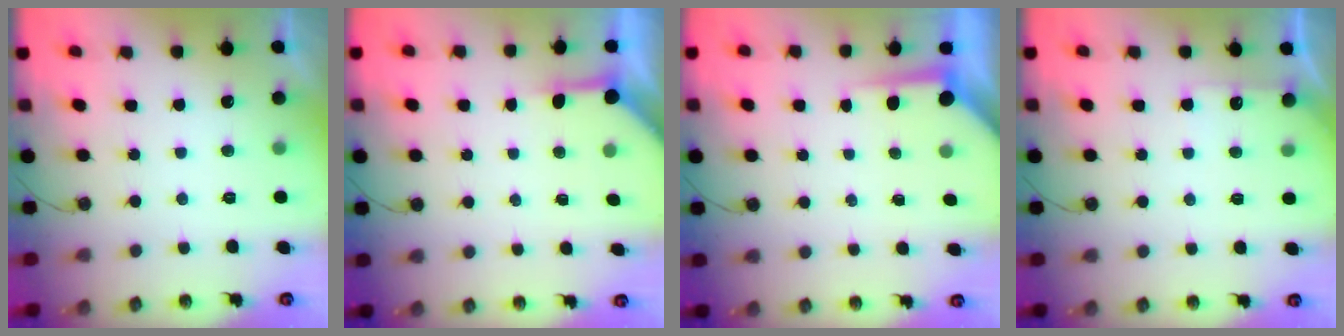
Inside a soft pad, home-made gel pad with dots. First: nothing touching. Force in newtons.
{"total": 4.0, "press": 4.0, "slide": 0.5}
{"total": 4.1, "press": 4.1, "slide": 0.4}
{"total": 4.6, "press": 4.5, "slide": 0.6}